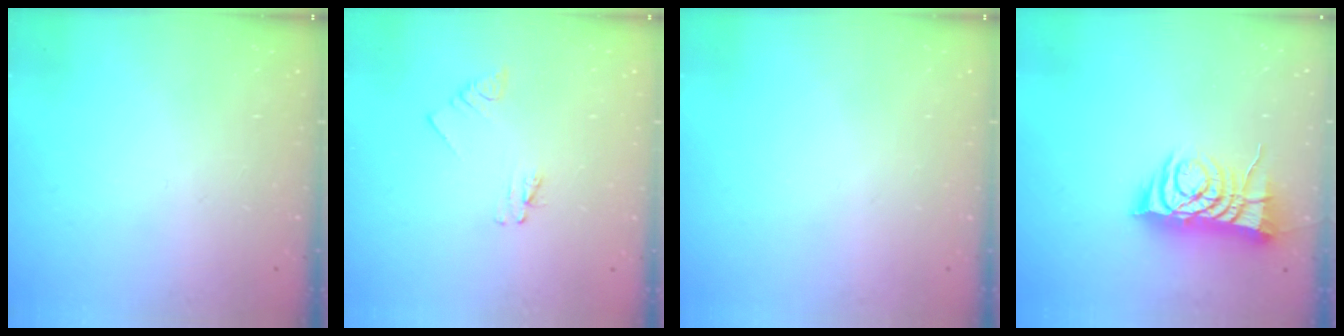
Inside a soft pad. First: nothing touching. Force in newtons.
{"total": 1.6, "press": 1.6, "slide": 0.2}
{"total": 0.0}
{"total": 9.2, "press": 9.1, "slide": 1.1}